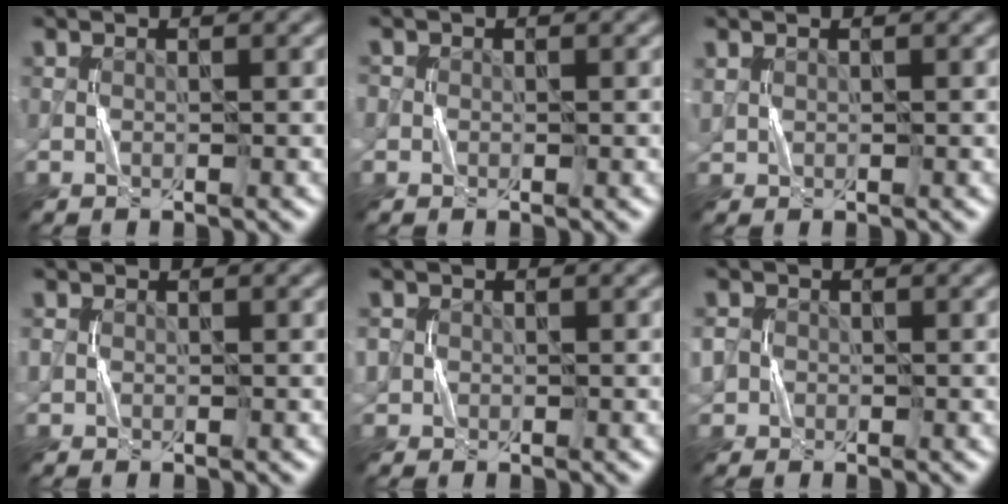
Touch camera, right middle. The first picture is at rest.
{"total": 0.9, "force": [0.0, 0.9, 0.1], "torque": [0.005, -0.003, -0.007]}
{"total": 0.6, "force": [0.5, 0.4, 0.1], "torque": [-0.005, 0.000, 0.015]}
{"total": 0.9, "force": [0.0, 0.9, 0.3], "torque": [-0.004, 0.001, -0.004]}
{"total": 2.0, "force": [0.1, 1.9, 0.5], "torque": [-0.013, 0.005, 0.000]}
{"total": 3.7, "force": [-0.4, 3.5, 1.3], "torque": [-0.034, 0.011, -0.021]}